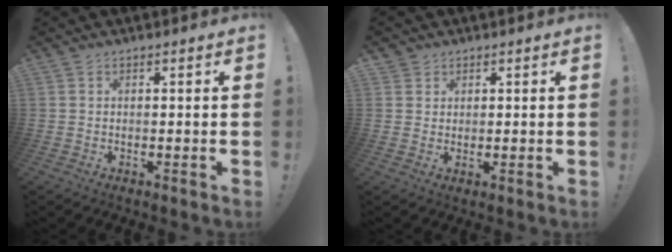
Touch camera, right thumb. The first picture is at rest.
{"total": 2.2, "force": [1.7, 1.4, 0.0], "torque": [0.003, -0.010, 0.030]}